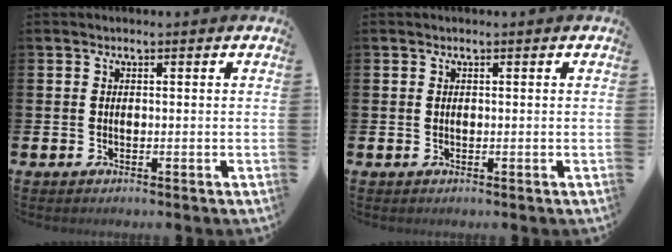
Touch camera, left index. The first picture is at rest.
{"total": 0.0}